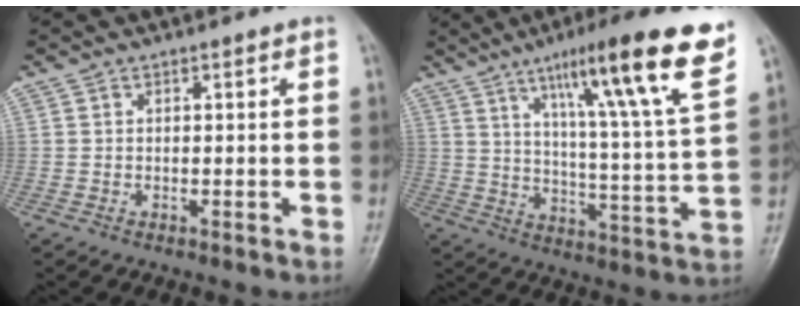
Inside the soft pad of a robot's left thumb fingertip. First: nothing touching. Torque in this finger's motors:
{"motor_torque": [0.64, 0.54, 1.62, -1.14, 0.31]}